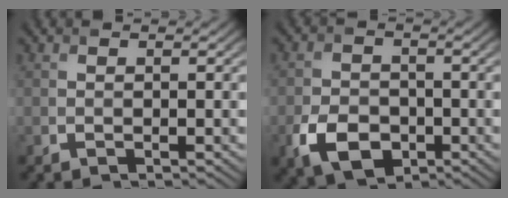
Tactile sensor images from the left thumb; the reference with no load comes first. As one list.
[{"total": 6.3, "force": [-2.7, 4.3, 3.7], "torque": [-0.081, -0.013, -0.052]}]